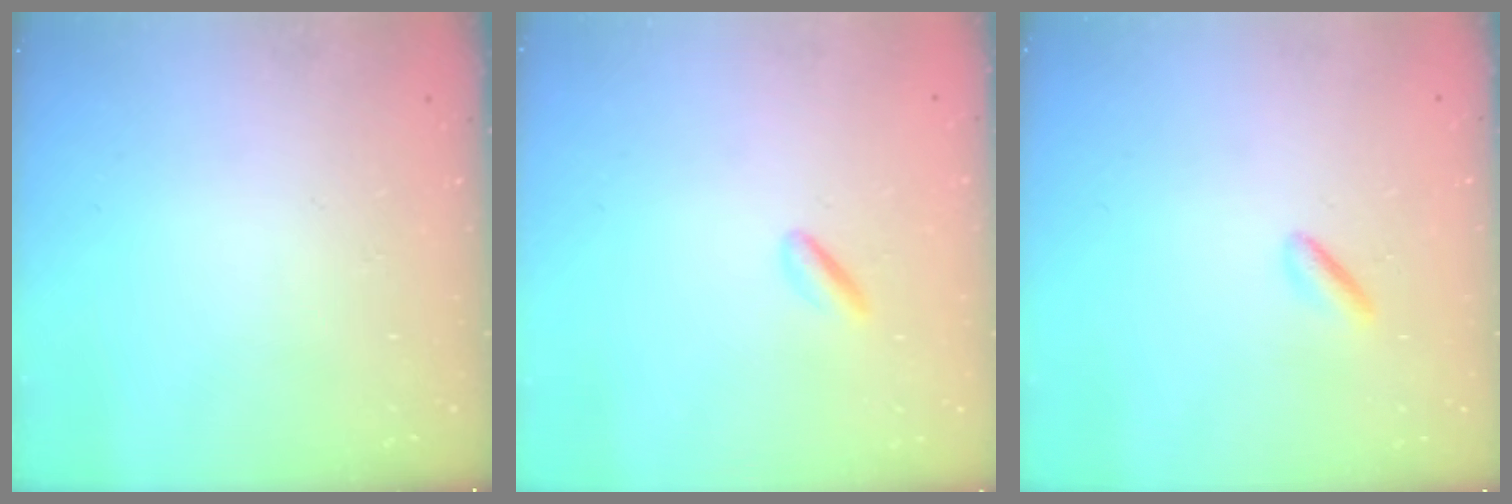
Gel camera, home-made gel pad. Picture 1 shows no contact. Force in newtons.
{"total": 1.4, "press": 1.2, "slide": 0.8}
{"total": 1.6, "press": 1.5, "slide": 0.6}